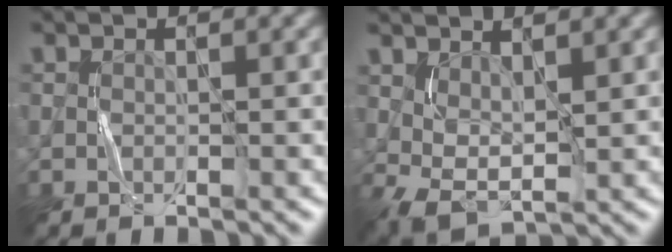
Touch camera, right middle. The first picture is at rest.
{"total": 3.2, "force": [1.2, 1.7, 2.4], "torque": [-0.052, -0.004, 0.029]}